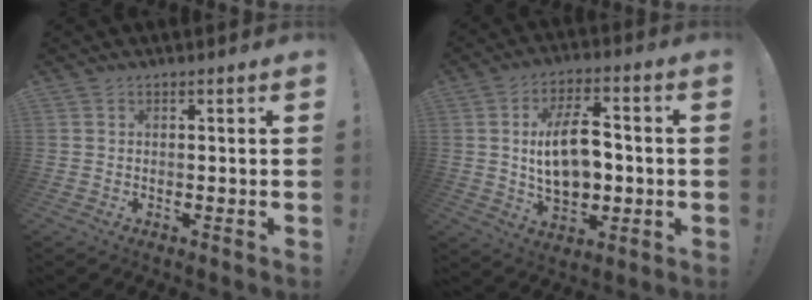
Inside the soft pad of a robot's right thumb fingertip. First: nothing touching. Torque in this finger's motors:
{"motor_torque": [0.19, 0.87, 0.65, 0.48, 0.11]}